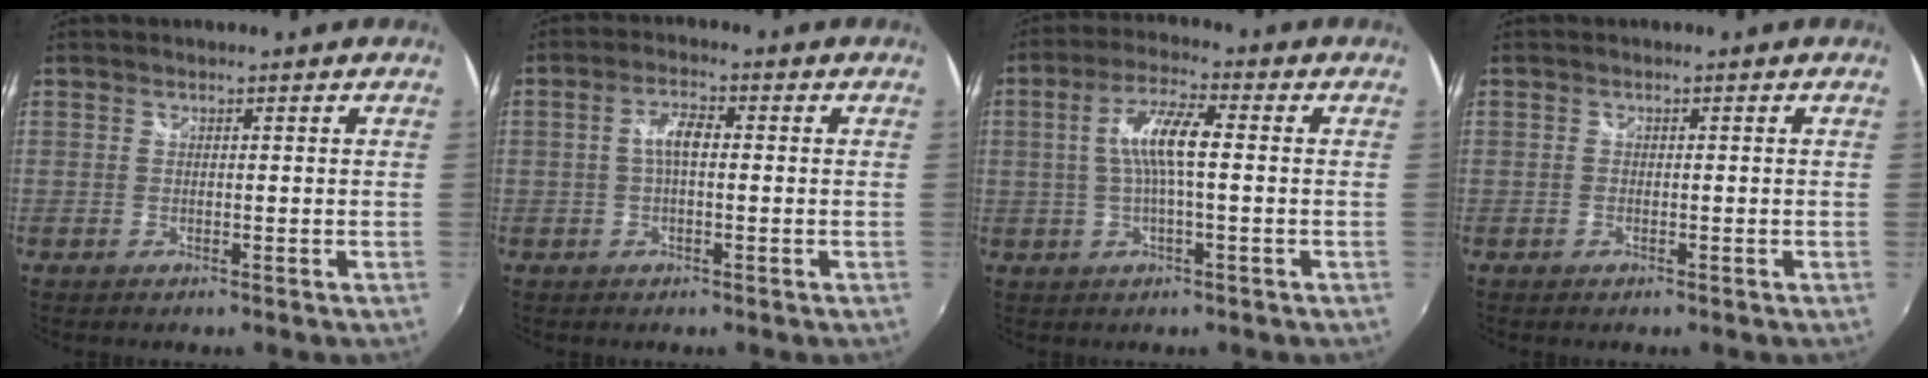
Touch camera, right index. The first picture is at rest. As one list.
[{"total": 3.8, "force": [-0.1, 1.4, 3.5], "torque": [-0.069, 0.010, -0.003]}, {"total": 7.8, "force": [0.2, 1.4, 7.6], "torque": [-0.150, 0.010, 0.005]}, {"total": 0.8, "force": [-0.5, 0.5, 0.2], "torque": [-0.003, -0.001, -0.009]}]